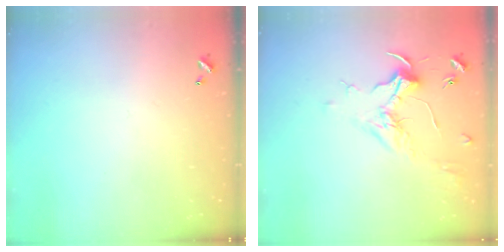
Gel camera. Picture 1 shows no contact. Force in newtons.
{"total": 1.8, "press": 1.6, "slide": 0.8}